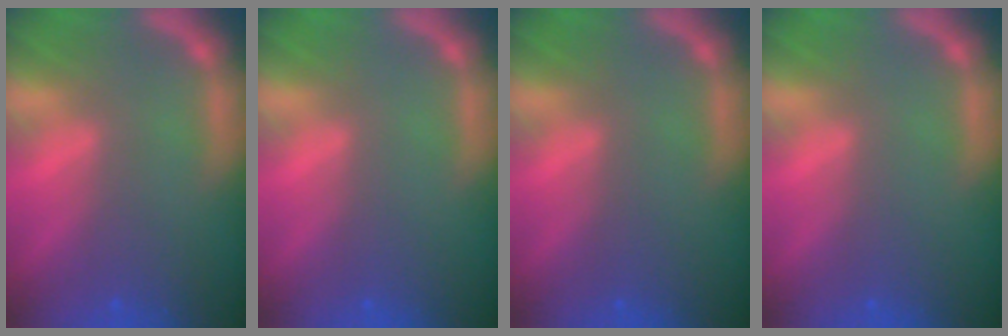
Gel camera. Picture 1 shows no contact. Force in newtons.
{"total": 0.0}
{"total": 0.0}
{"total": 0.0}